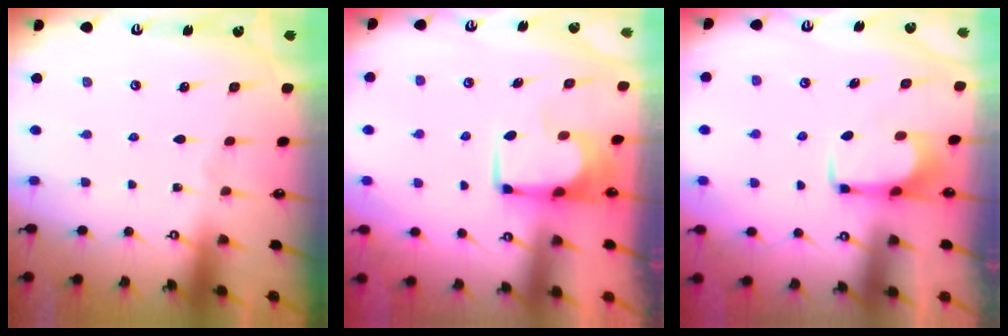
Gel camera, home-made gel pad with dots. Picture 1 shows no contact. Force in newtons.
{"total": 1.7, "press": 1.7, "slide": 0.1}
{"total": 1.6, "press": 1.5, "slide": 0.4}